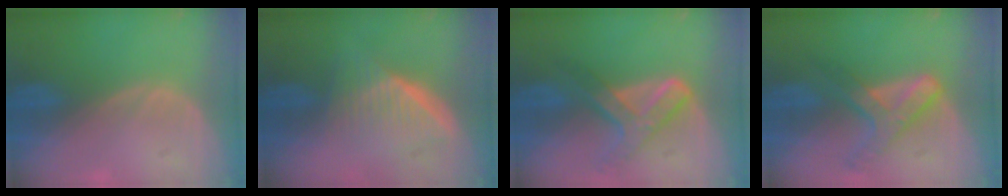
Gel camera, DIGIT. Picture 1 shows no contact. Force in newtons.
{"total": 6.8, "press": 6.1, "slide": 3.1}
{"total": 7.2, "press": 6.2, "slide": 3.8}
{"total": 7.0, "press": 5.9, "slide": 3.7}